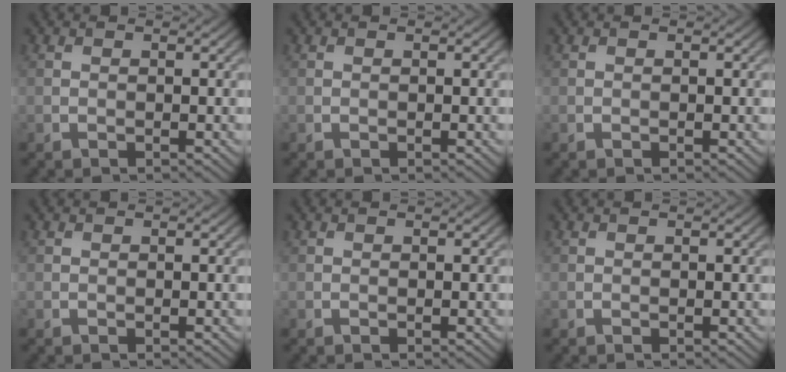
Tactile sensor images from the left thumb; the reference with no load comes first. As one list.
[{"total": 0.0}, {"total": 0.0}, {"total": 0.0}, {"total": 0.0}, {"total": 0.0}]